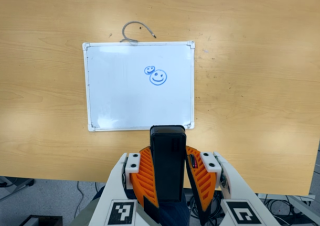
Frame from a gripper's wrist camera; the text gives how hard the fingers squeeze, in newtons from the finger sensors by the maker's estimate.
{"total": 9.0, "left": 7.6, "right": 10.5}